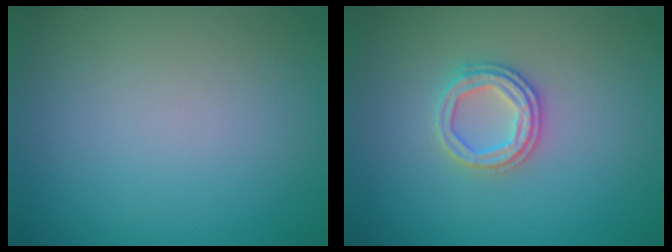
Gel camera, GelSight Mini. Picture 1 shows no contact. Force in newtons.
{"total": 2.5, "press": 2.4, "slide": 0.6}